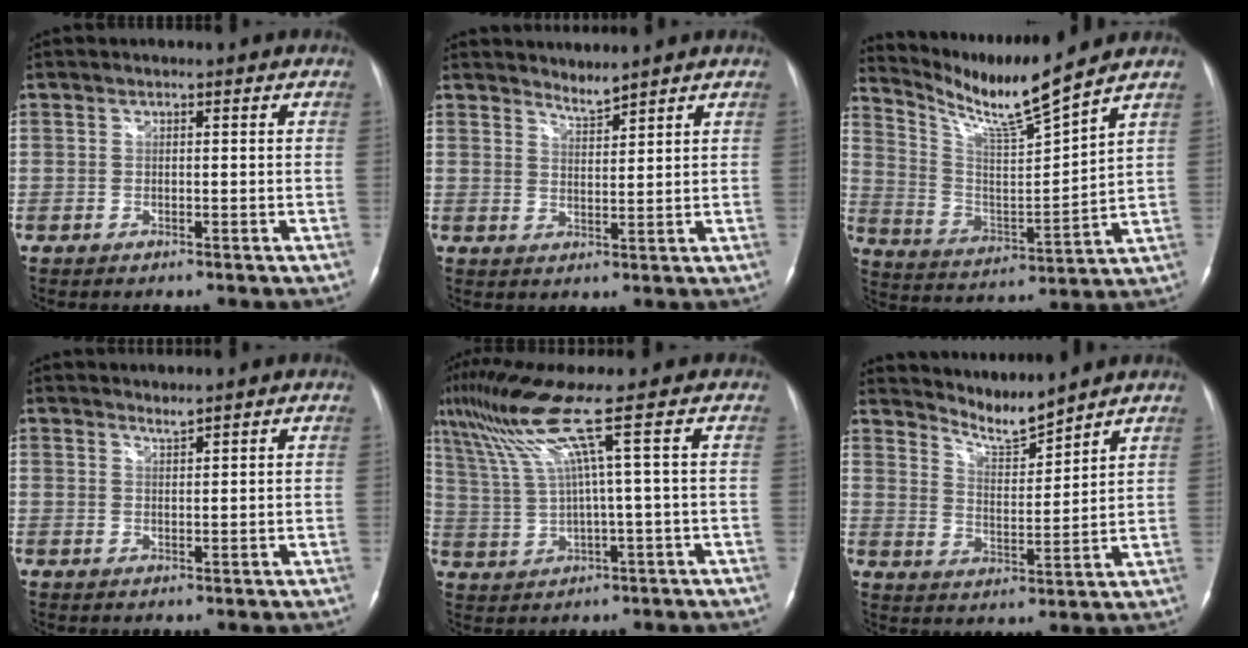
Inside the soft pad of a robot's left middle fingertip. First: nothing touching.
{"total": 2.3, "force": [2.2, -0.3, -0.1], "torque": [-0.001, -0.005, 0.046]}
{"total": 11.7, "force": [10.3, -1.7, 5.3], "torque": [-0.108, -0.019, 0.196]}
{"total": 1.0, "force": [1.0, -0.2, 0.0], "torque": [-0.005, -0.005, 0.020]}
{"total": 8.3, "force": [4.1, -2.5, 6.7], "torque": [-0.140, 0.025, 0.091]}
{"total": 5.7, "force": [5.6, -0.6, 0.5], "torque": [-0.016, -0.013, 0.115]}